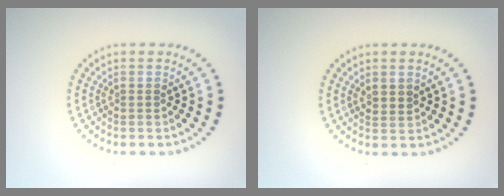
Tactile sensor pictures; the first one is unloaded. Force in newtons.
{"total": 1.2, "press": 1.0, "slide": 0.6}